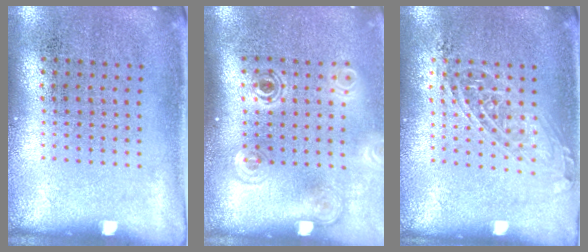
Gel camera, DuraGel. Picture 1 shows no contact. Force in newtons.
{"total": 1.9, "press": 1.3, "slide": 1.4}
{"total": 1.5, "press": 1.3, "slide": 0.6}